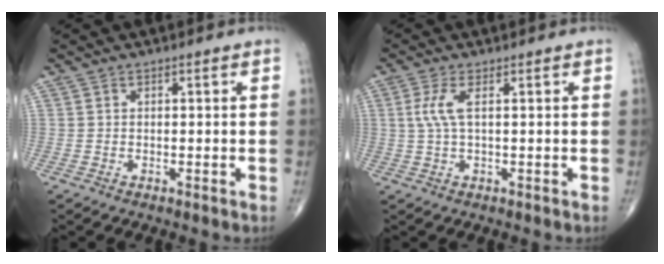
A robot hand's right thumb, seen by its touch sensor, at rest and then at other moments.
{"total": 3.8, "force": [0.6, 1.0, 3.6], "torque": [-0.103, 0.007, 0.014]}